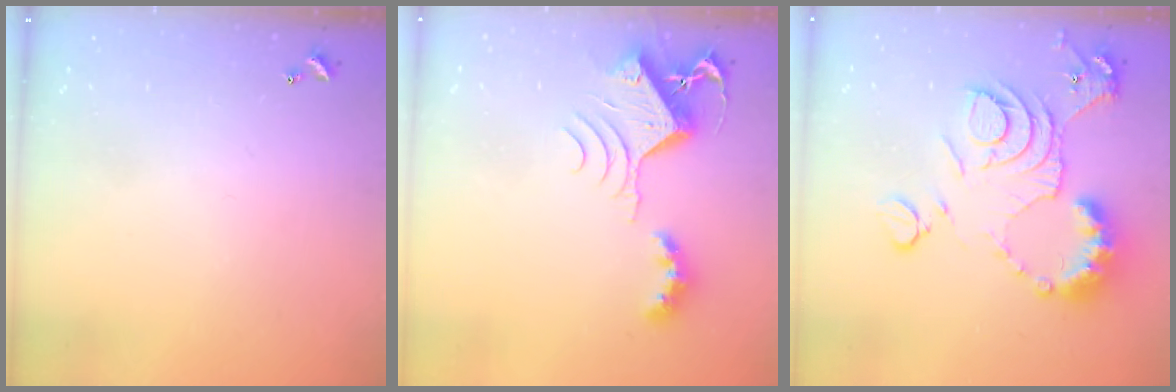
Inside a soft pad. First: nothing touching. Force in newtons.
{"total": 7.6, "press": 7.6, "slide": 0.8}
{"total": 15.6, "press": 15.5, "slide": 1.4}